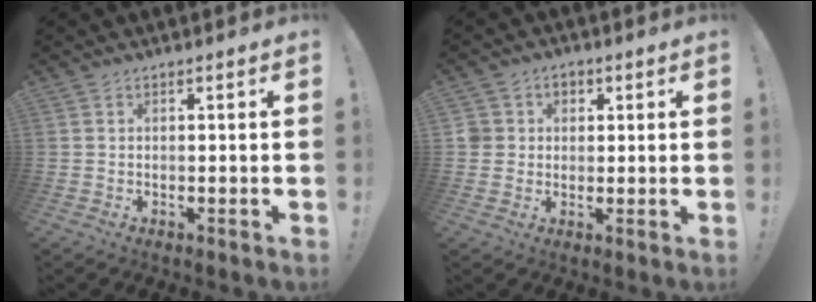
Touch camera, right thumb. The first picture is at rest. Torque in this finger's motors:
{"motor_torque": [0.59, 0.49, 0.12, -0.03, 0.00]}